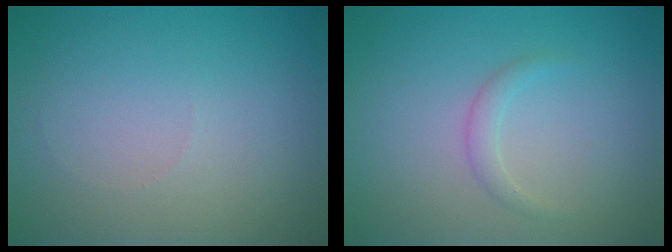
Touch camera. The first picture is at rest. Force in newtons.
{"total": 1.2, "press": 1.1, "slide": 0.1}